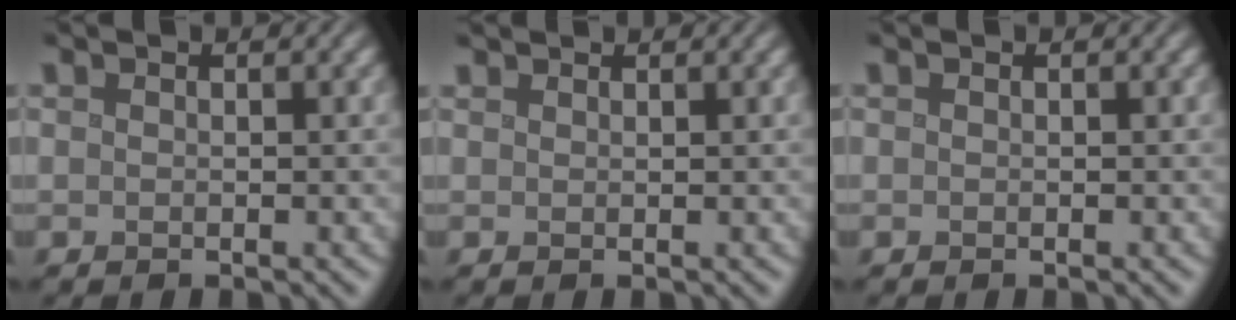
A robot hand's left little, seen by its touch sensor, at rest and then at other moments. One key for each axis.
{"total": 1.0, "fx": 1.0, "fy": 0.0, "fz": 0.1, "tx": -0.004, "ty": 0.000, "tz": 0.017}
{"total": 0.0}